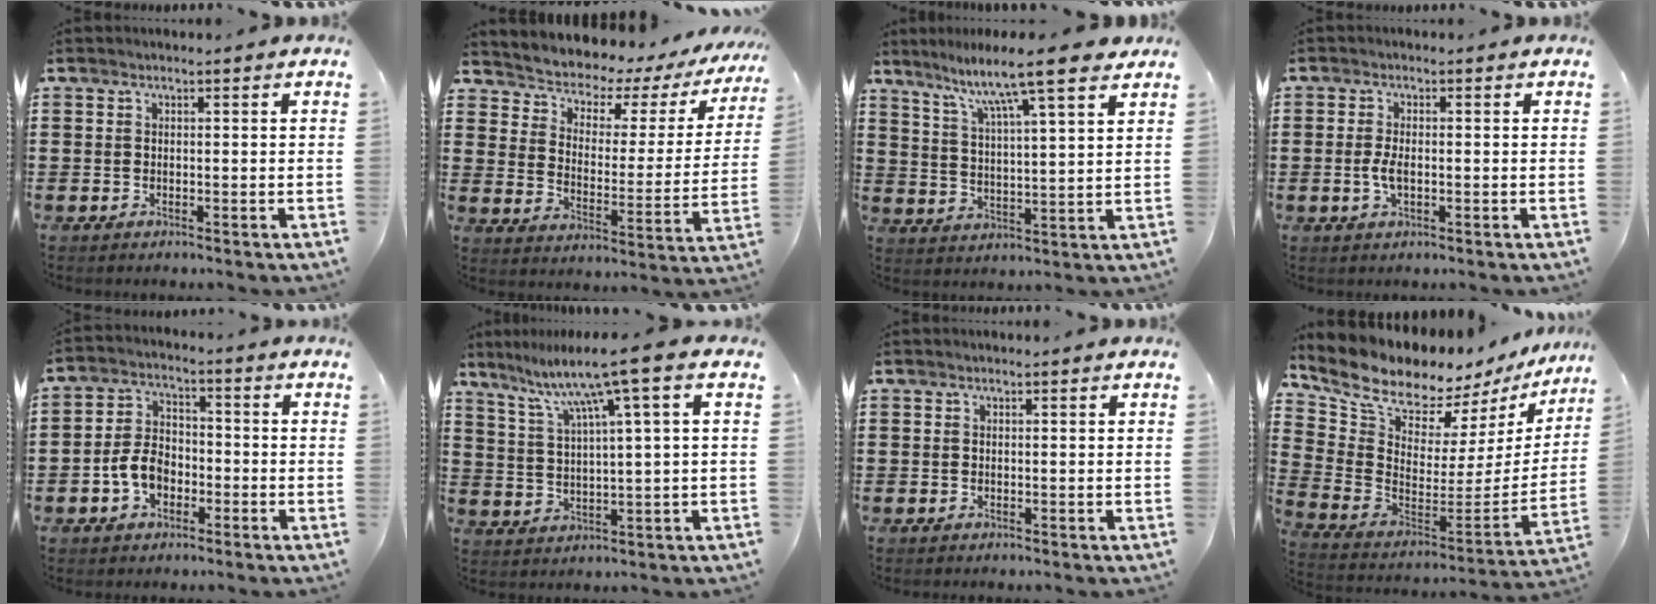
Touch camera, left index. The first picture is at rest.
{"total": 3.6, "force": [3.3, 1.3, 0.7], "torque": [-0.041, -0.038, 0.045]}
{"total": 8.8, "force": [7.2, 0.1, 5.2], "torque": [-0.108, -0.041, 0.115]}
{"total": 2.8, "force": [-0.4, 1.2, 2.5], "torque": [-0.062, -0.005, -0.011]}
{"total": 6.0, "force": [-2.3, 4.1, 3.7], "torque": [-0.095, 0.005, -0.051]}
{"total": 8.7, "force": [5.1, -0.6, 7.0], "torque": [-0.152, -0.022, 0.081]}
{"total": 0.0}
{"total": 9.9, "force": [8.7, 3.4, 3.2], "torque": [-0.112, -0.062, 0.157]}